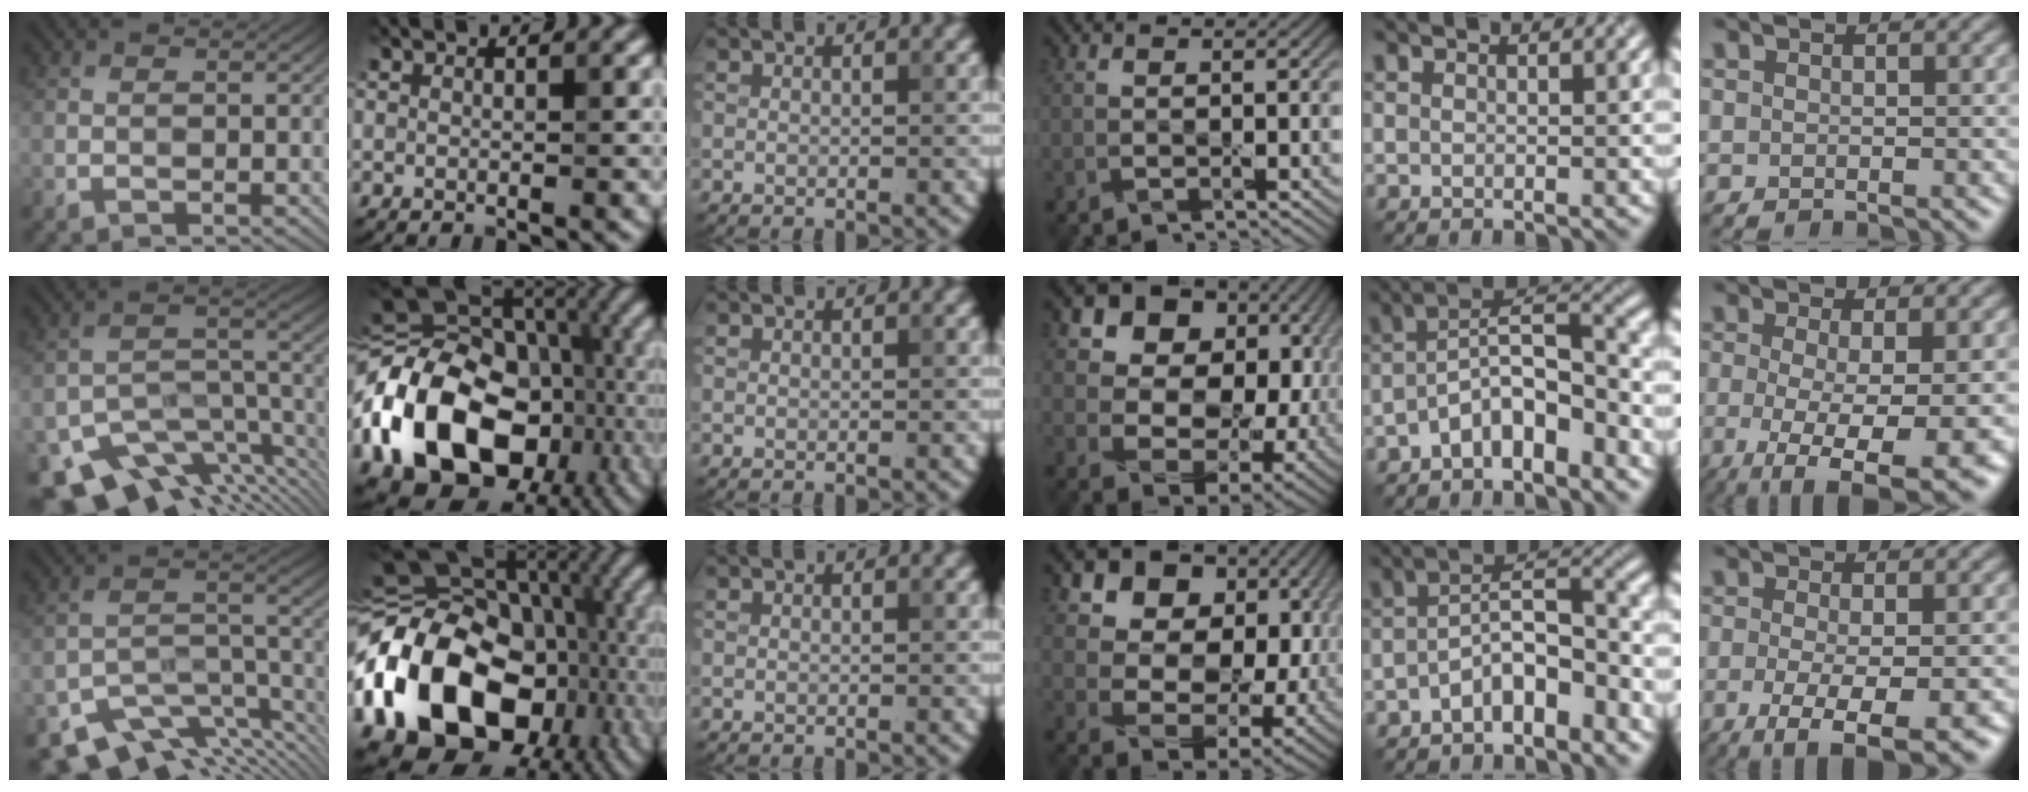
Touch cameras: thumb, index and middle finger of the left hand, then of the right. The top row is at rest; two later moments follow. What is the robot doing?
{"motion": "wipe", "object": "bowl"}